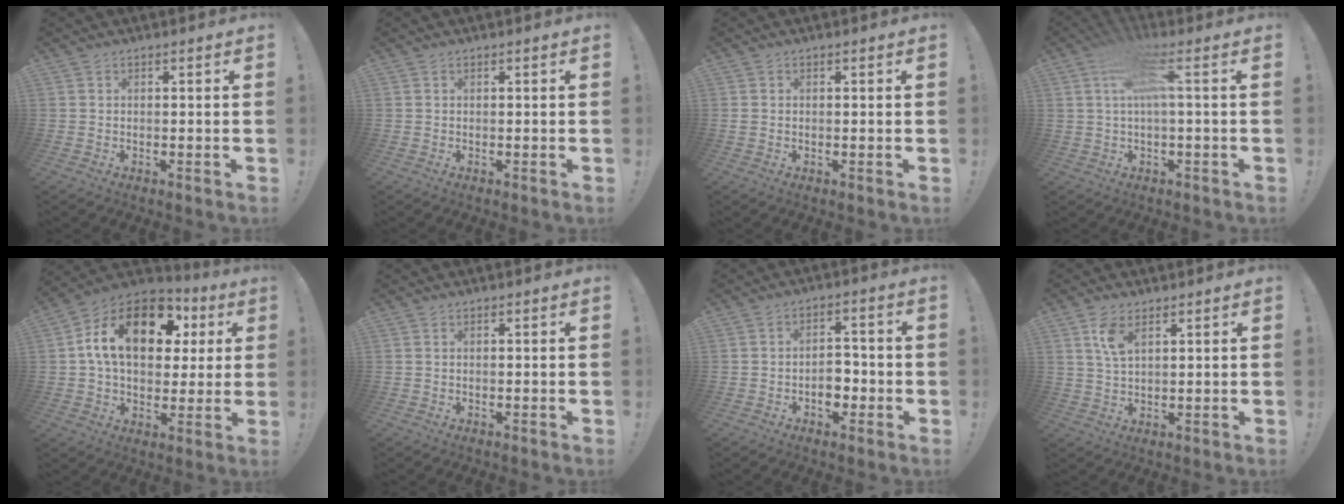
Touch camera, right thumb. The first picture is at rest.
{"total": 0.0}
{"total": 0.6, "force": [0.1, 0.5, 0.3], "torque": [-0.008, 0.002, 0.002]}
{"total": 7.7, "force": [1.9, 1.6, 7.3], "torque": [-0.131, -0.001, 0.031]}
{"total": 19.3, "force": [5.9, 12.0, 14.0], "torque": [-0.240, -0.011, 0.097]}
{"total": 0.0}
{"total": 6.4, "force": [-2.2, 4.7, 3.9], "torque": [-0.064, 0.015, -0.038]}
{"total": 6.0, "force": [2.9, 2.7, 4.4], "torque": [-0.081, -0.006, 0.054]}